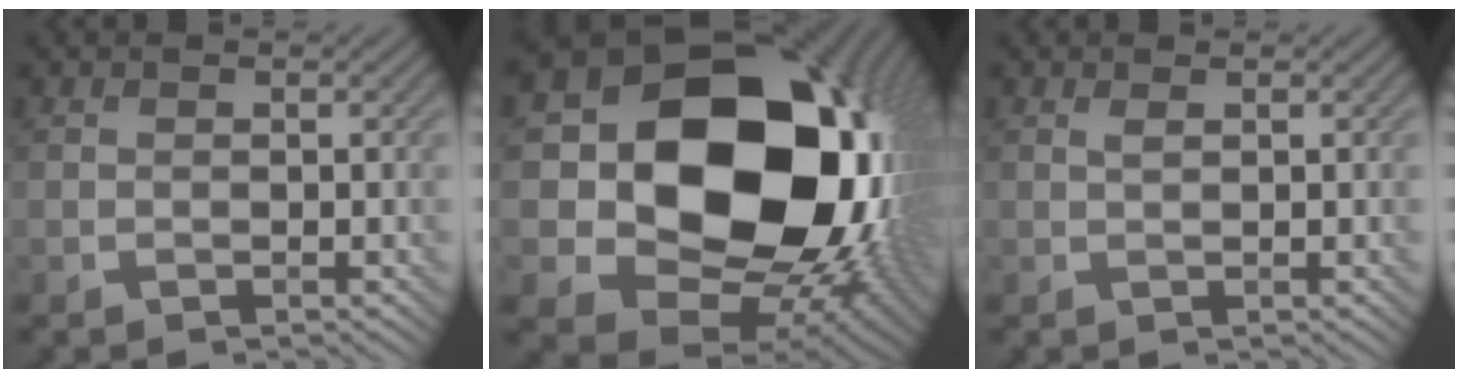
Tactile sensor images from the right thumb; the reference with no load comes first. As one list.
[{"total": 22.8, "force": [2.9, 18.3, 13.3], "torque": [-0.297, -0.039, 0.104]}, {"total": 0.8, "force": [0.4, 0.1, 0.7], "torque": [-0.016, 0.001, 0.008]}]